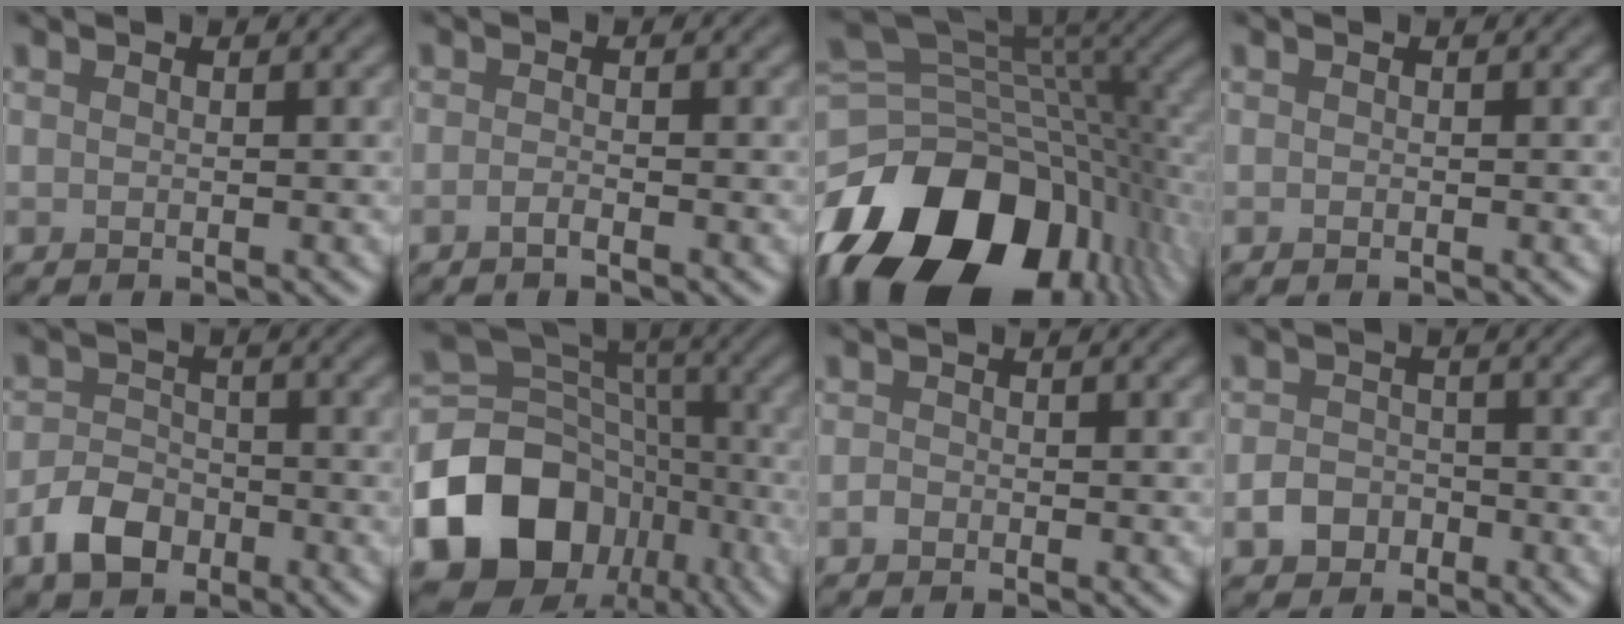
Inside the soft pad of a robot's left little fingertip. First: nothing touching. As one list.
[{"total": 0.8, "force": [-0.6, 0.2, 0.6], "torque": [-0.010, -0.001, -0.012]}, {"total": 16.4, "force": [-7.4, 10.0, 10.7], "torque": [-0.192, 0.002, -0.130]}, {"total": 0.0}, {"total": 4.0, "force": [-2.2, 2.7, 2.0], "torque": [-0.035, 0.000, -0.048]}, {"total": 14.9, "force": [-6.5, 11.5, 6.9], "torque": [-0.145, -0.003, -0.115]}, {"total": 0.7, "force": [-0.4, 0.5, 0.3], "torque": [-0.005, -0.003, -0.009]}, {"total": 2.6, "force": [-1.3, 2.0, 1.0], "torque": [-0.013, 0.002, -0.028]}]